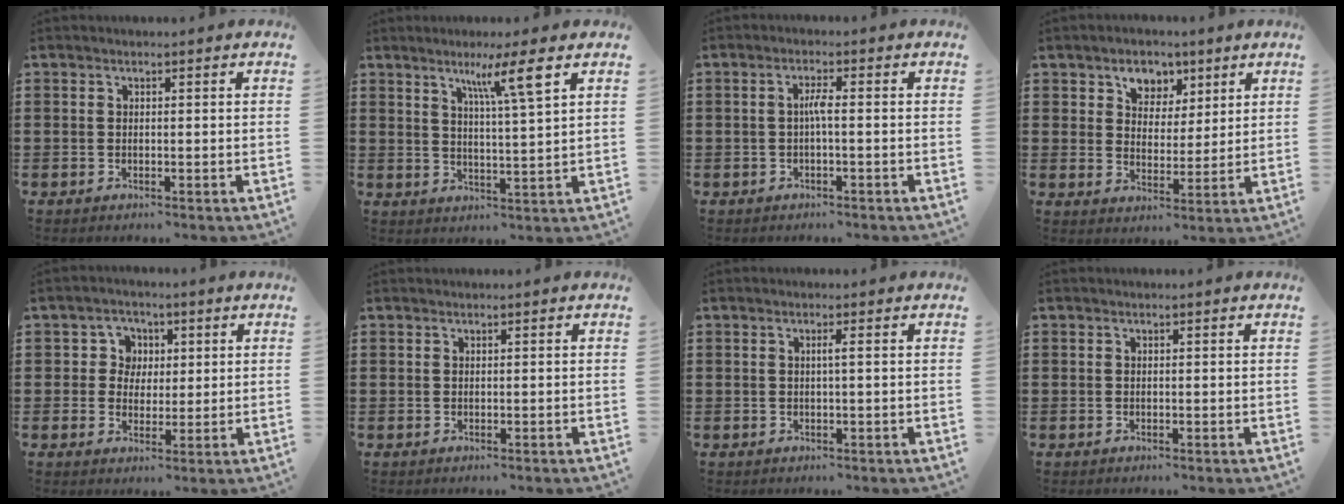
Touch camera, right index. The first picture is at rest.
{"total": 6.5, "force": [3.6, -0.3, 5.5], "torque": [-0.101, -0.003, 0.053]}
{"total": 2.3, "force": [-0.3, 0.2, 2.3], "torque": [-0.046, 0.000, -0.008]}
{"total": 4.9, "force": [2.9, 3.7, 1.4], "torque": [-0.032, 0.006, 0.047]}
{"total": 4.1, "force": [0.9, 3.8, 1.2], "torque": [-0.036, 0.010, 0.010]}
{"total": 0.0}
{"total": 1.1, "force": [0.1, -0.3, 1.1], "torque": [-0.019, -0.004, 0.000]}
{"total": 0.0}